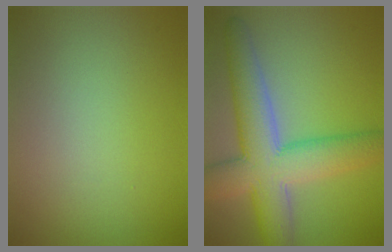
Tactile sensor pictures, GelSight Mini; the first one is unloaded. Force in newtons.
{"total": 8.9, "press": 8.9, "slide": 0.4}